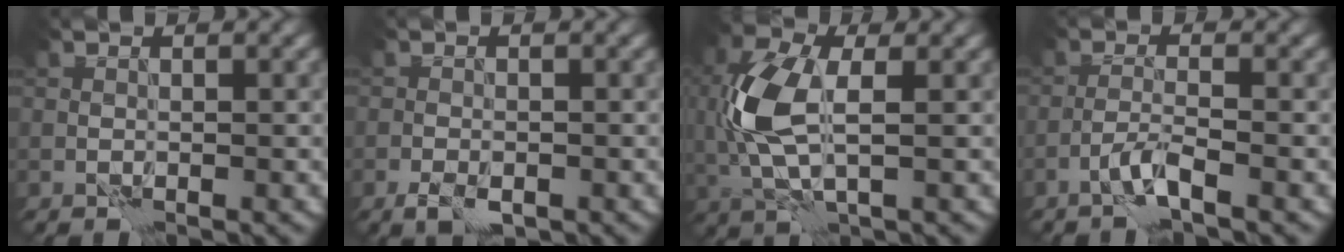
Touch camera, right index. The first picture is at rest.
{"total": 1.8, "force": [-1.0, 0.9, 1.2], "torque": [-0.022, -0.003, -0.020]}
{"total": 6.7, "force": [0.8, 3.4, 5.7], "torque": [-0.143, 0.002, 0.011]}
{"total": 1.9, "force": [-1.2, -0.1, 1.5], "torque": [-0.030, 0.004, -0.030]}